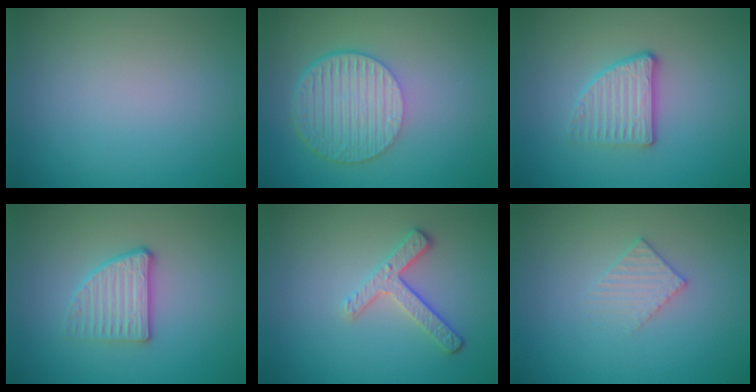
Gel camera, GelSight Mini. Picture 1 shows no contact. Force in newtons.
{"total": 6.5, "press": 4.5, "slide": 4.7}
{"total": 2.7, "press": 2.4, "slide": 1.1}
{"total": 2.7, "press": 2.4, "slide": 1.1}
{"total": 2.7, "press": 2.3, "slide": 1.5}
{"total": 1.9, "press": 1.9, "slide": 0.2}